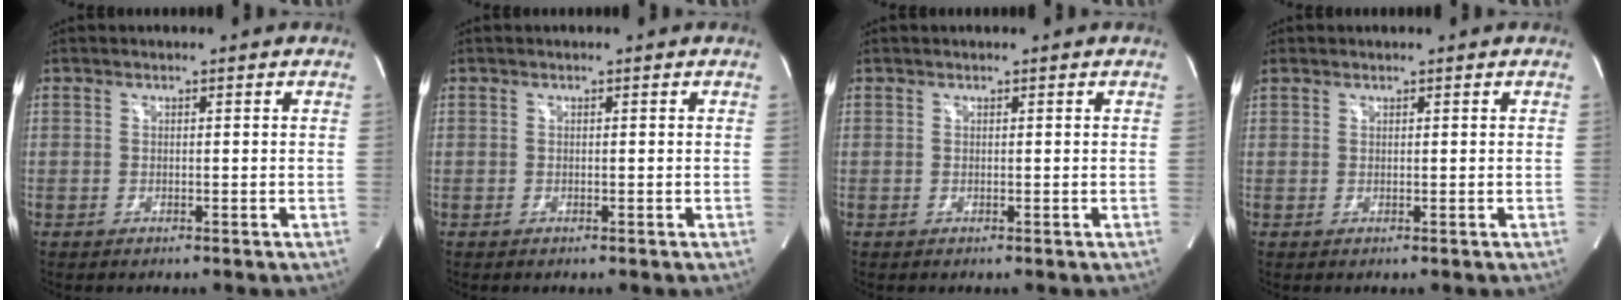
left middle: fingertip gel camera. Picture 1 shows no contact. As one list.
[{"total": 0.0}, {"total": 0.0}, {"total": 1.2, "force": [1.1, 0.5, 0.1], "torque": [-0.012, 0.014, 0.025]}]